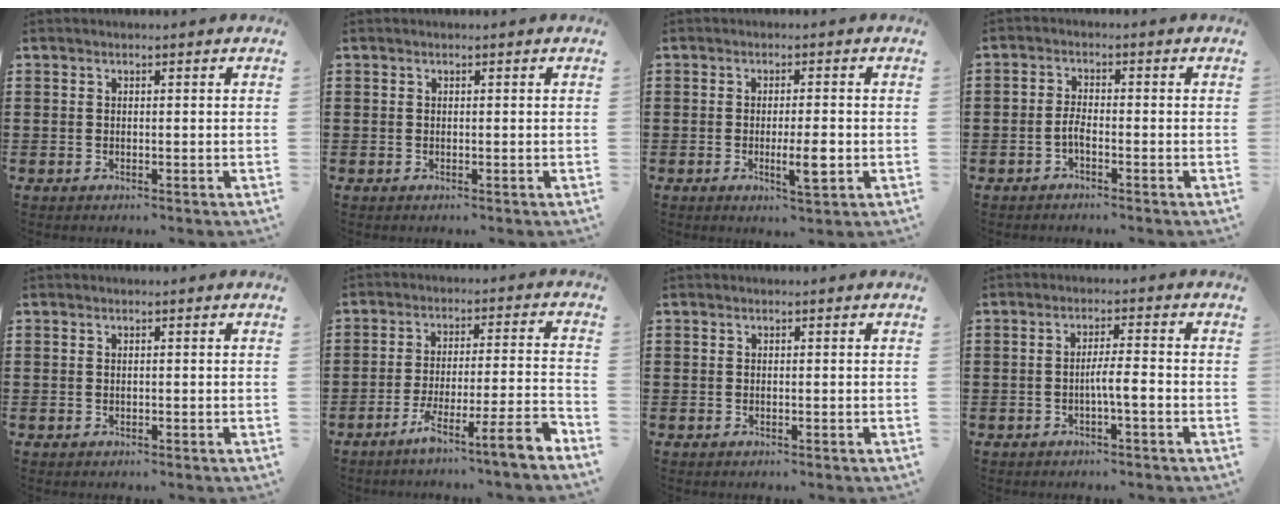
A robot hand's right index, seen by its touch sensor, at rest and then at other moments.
{"total": 0.0}
{"total": 4.8, "force": [-1.3, 0.7, 4.6], "torque": [-0.082, -0.006, -0.023]}
{"total": 2.2, "force": [-1.3, 0.7, 1.6], "torque": [-0.040, 0.000, -0.028]}
{"total": 0.0}
{"total": 8.1, "force": [-6.0, -0.2, 5.5], "torque": [-0.090, -0.005, -0.113]}
{"total": 0.0}
{"total": 3.4, "force": [-1.2, 0.1, 3.2], "torque": [-0.064, -0.006, -0.026]}